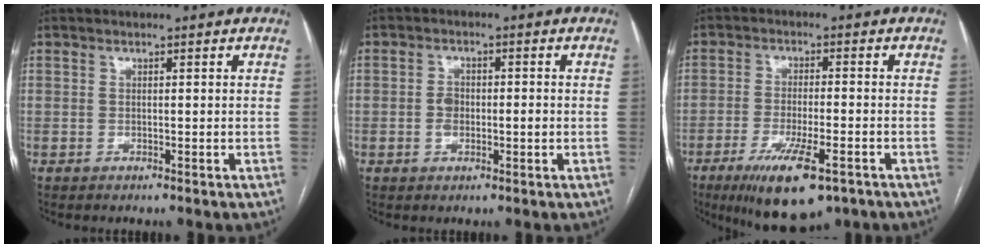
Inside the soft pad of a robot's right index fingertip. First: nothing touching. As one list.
[{"total": 3.2, "force": [-0.5, 2.0, 2.5], "torque": [-0.047, 0.008, -0.008]}, {"total": 11.7, "force": [-6.8, 2.9, 9.1], "torque": [-0.161, -0.025, -0.104]}]